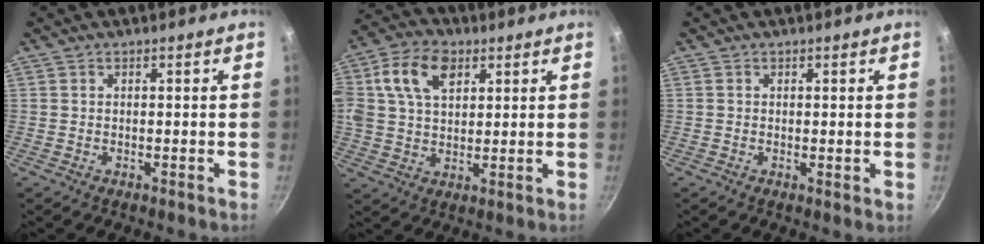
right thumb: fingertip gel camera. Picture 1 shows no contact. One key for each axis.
{"total": 14.6, "fx": 5.1, "fy": 9.6, "fz": 9.7, "tx": -0.179, "ty": 0.013, "tz": 0.083}
{"total": 0.6, "fx": 0.2, "fy": 0.3, "fz": 0.5, "tx": -0.006, "ty": -0.007, "tz": 0.000}